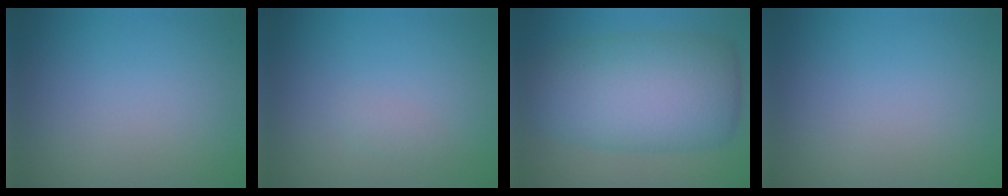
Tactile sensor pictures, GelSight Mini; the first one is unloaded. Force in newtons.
{"total": 0.6, "press": 0.6, "slide": 0.0}
{"total": 10.2, "press": 10.2, "slide": 0.0}
{"total": 0.0}